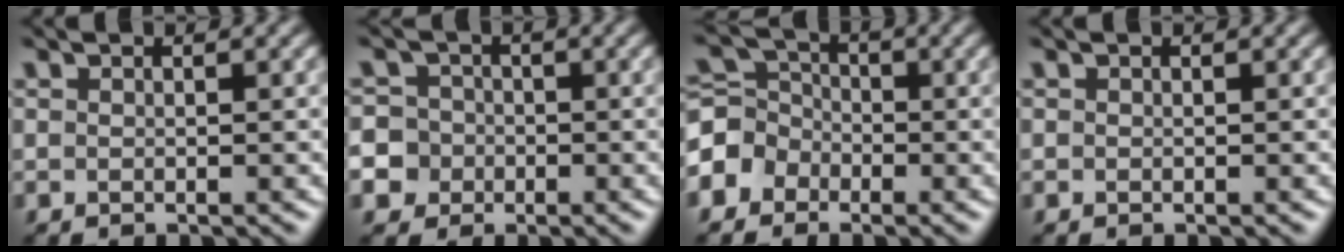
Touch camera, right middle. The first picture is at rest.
{"total": 7.8, "force": [-3.1, 6.9, 1.6], "torque": [-0.044, -0.013, -0.083]}
{"total": 3.9, "force": [-1.8, 3.3, 1.0], "torque": [-0.010, 0.010, -0.049]}
{"total": 0.0}